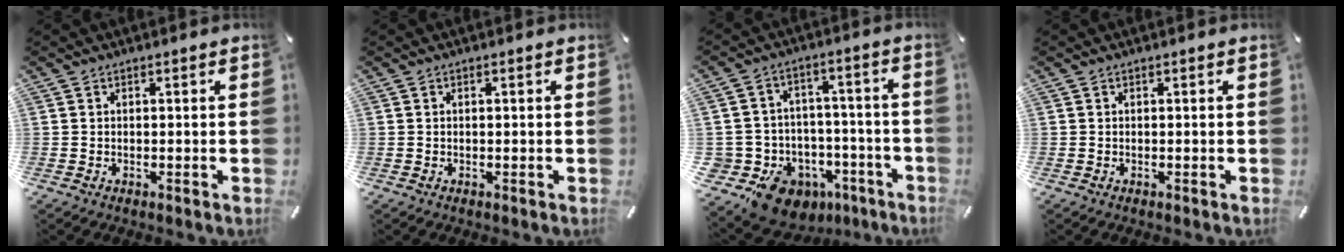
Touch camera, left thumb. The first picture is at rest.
{"total": 0.0}
{"total": 12.6, "force": [-7.6, 9.3, 3.9], "torque": [-0.069, 0.048, -0.122]}
{"total": 0.0}